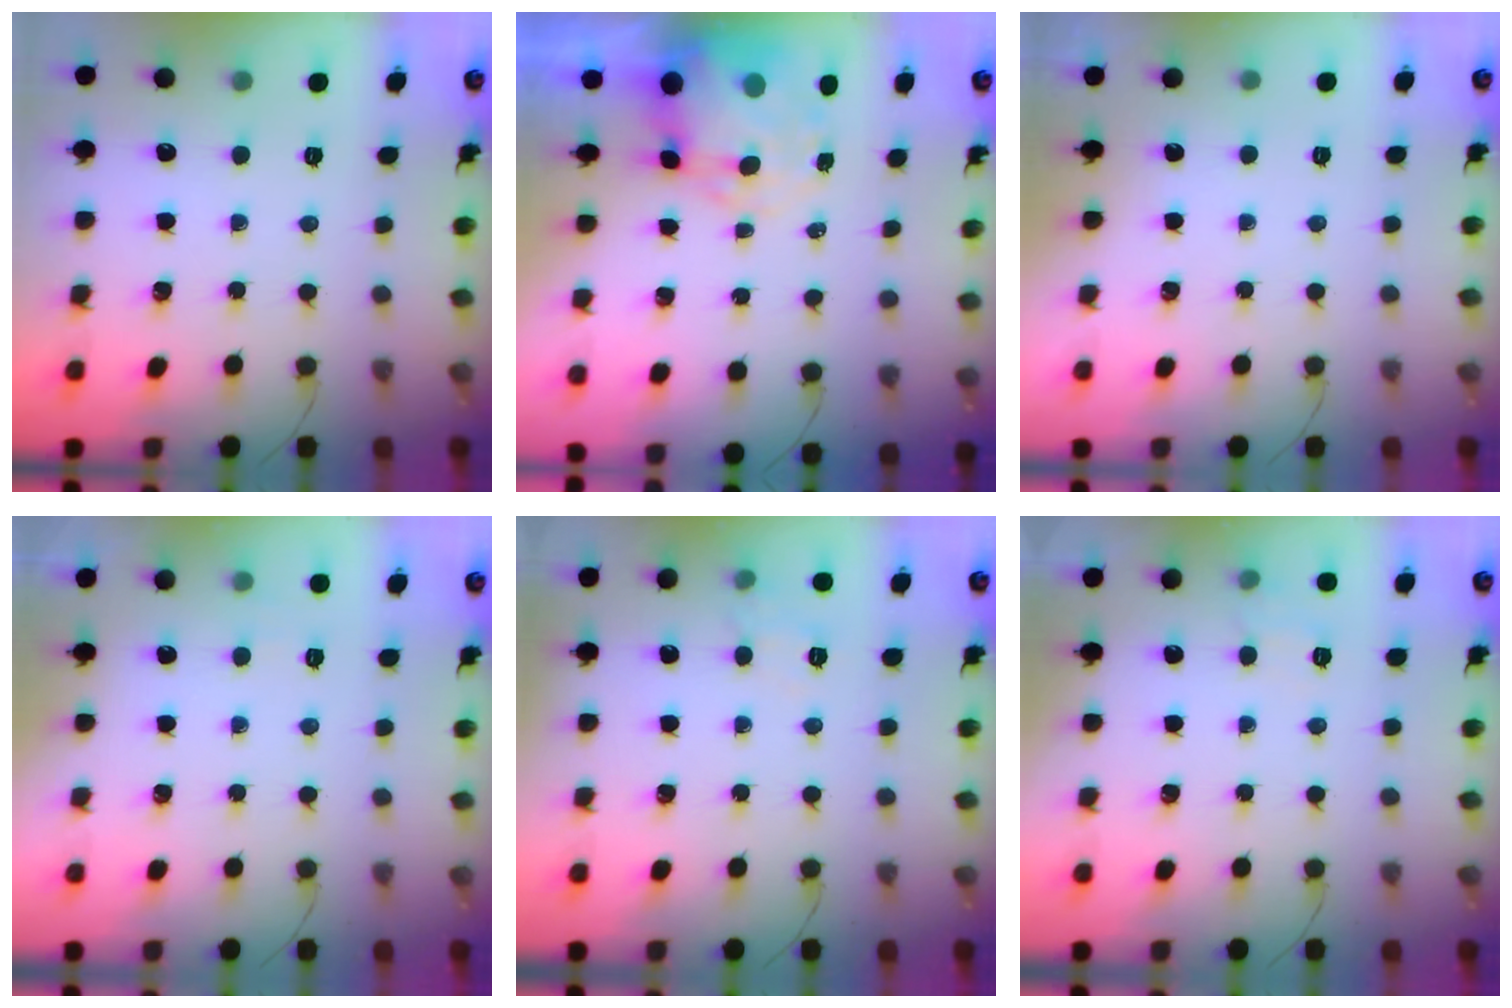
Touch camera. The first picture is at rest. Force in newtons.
{"total": 10.2, "press": 9.9, "slide": 2.3}
{"total": 1.8, "press": 1.8, "slide": 0.3}
{"total": 4.0, "press": 3.8, "slide": 1.1}
{"total": 7.0, "press": 6.8, "slide": 1.5}
{"total": 4.5, "press": 4.1, "slide": 1.9}